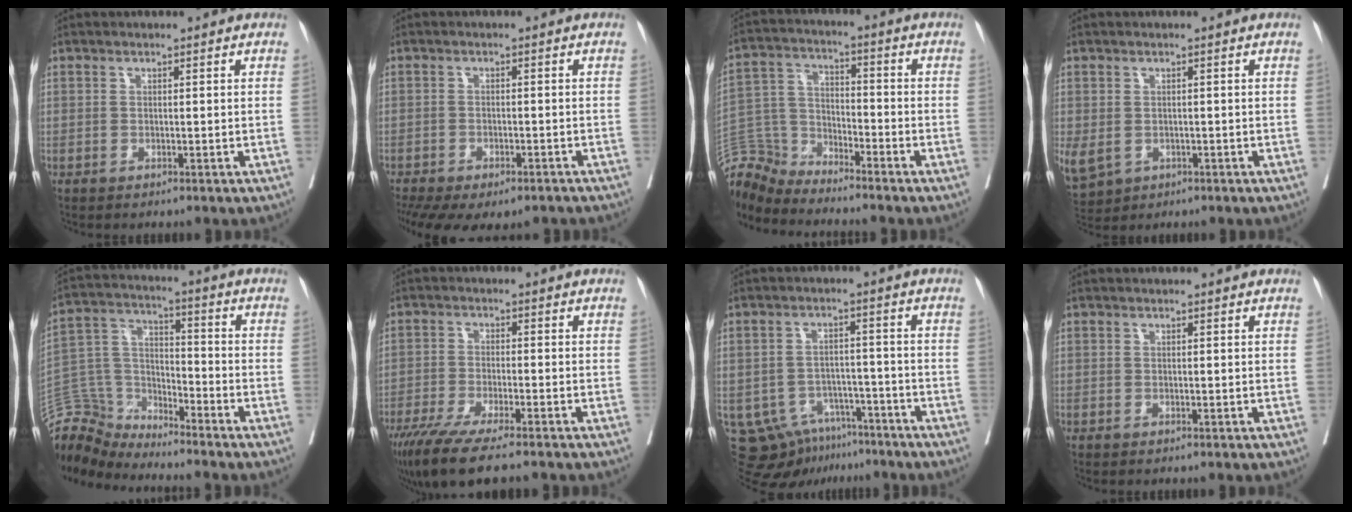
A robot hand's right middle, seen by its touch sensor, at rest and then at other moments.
{"total": 13.0, "force": [-9.4, 5.9, 6.7], "torque": [-0.149, -0.015, -0.125]}
{"total": 7.6, "force": [-7.5, 0.5, -1.3], "torque": [0.015, 0.025, -0.151]}
{"total": 7.9, "force": [-2.2, 6.6, 3.9], "torque": [-0.116, -0.007, -0.021]}
{"total": 9.6, "force": [-9.4, 1.7, -0.7], "torque": [0.005, 0.039, -0.189]}
{"total": 10.3, "force": [-7.9, 0.8, 6.5], "torque": [-0.107, -0.026, -0.132]}
{"total": 9.5, "force": [-6.4, 6.4, 2.8], "torque": [-0.045, 0.017, -0.091]}
{"total": 0.0}